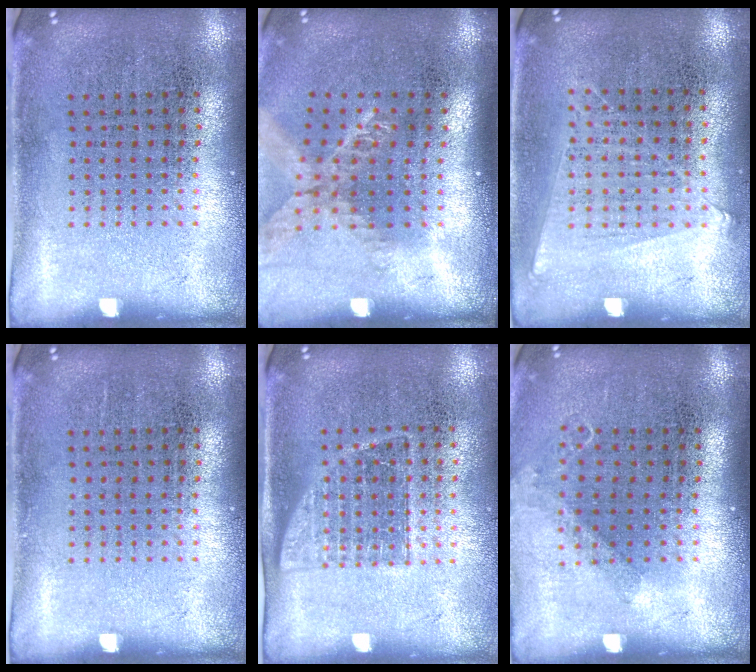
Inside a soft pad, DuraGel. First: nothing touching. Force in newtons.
{"total": 1.7, "press": 1.3, "slide": 1.0}
{"total": 1.1, "press": 1.0, "slide": 0.4}
{"total": 0.0}
{"total": 1.1, "press": 0.9, "slide": 0.6}
{"total": 0.8, "press": 0.8, "slide": 0.3}